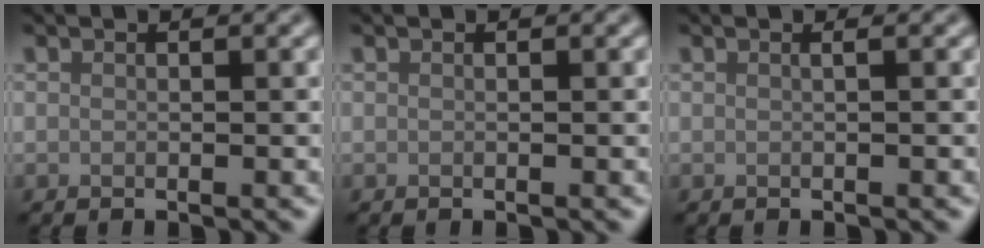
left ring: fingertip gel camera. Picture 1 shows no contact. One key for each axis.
{"total": 0.0}
{"total": 0.8, "fx": 0.2, "fy": 0.3, "fz": 0.7, "tx": -0.005, "ty": 0.002, "tz": -0.004}